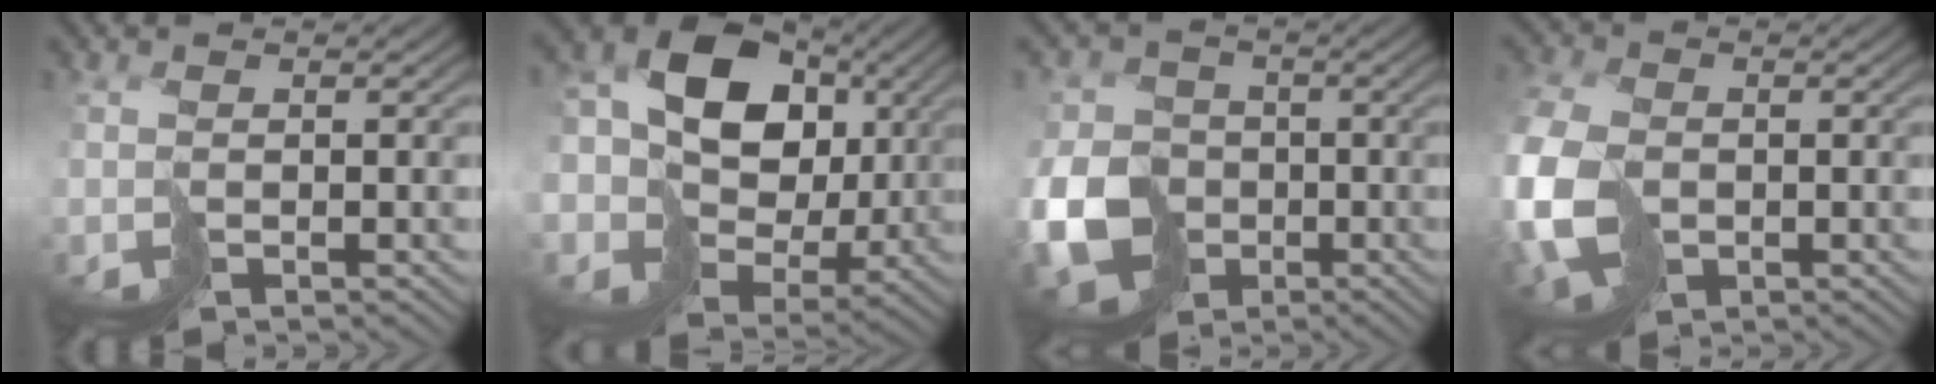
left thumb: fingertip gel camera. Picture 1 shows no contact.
{"total": 15.5, "force": [3.2, 12.9, 8.0], "torque": [-0.184, -0.001, 0.056]}
{"total": 9.8, "force": [-3.4, 8.1, 4.4], "torque": [-0.113, -0.031, -0.074]}
{"total": 11.2, "force": [-2.0, 8.5, 7.1], "torque": [-0.220, -0.038, -0.031]}